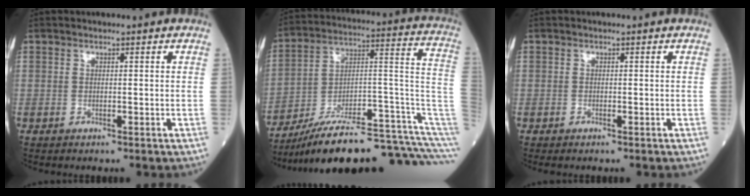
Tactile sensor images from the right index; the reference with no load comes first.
{"total": 24.4, "force": [-19.7, 0.7, 14.5], "torque": [-0.131, 0.044, -0.302]}
{"total": 0.6, "force": [-0.5, 0.3, 0.0], "torque": [-0.002, 0.004, -0.010]}